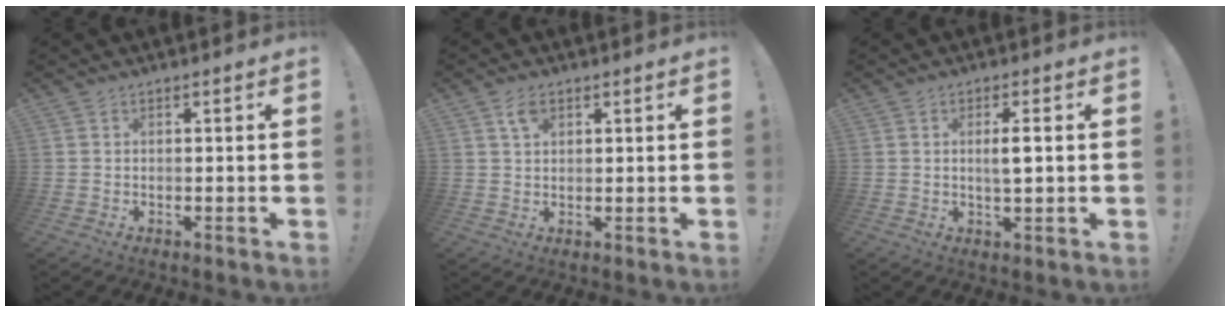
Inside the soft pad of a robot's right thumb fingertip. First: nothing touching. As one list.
[{"total": 3.6, "force": [1.7, 2.1, 2.3], "torque": [-0.041, 0.003, 0.029]}, {"total": 3.6, "force": [0.7, 0.6, 3.5], "torque": [-0.051, -0.007, 0.007]}]